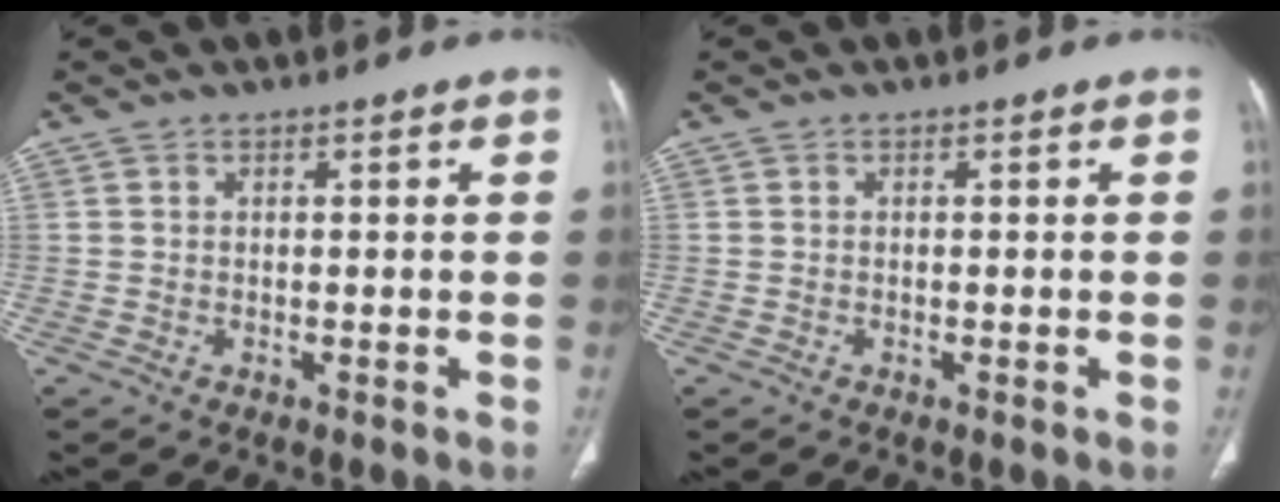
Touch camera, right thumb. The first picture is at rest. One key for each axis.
{"total": 0.0}